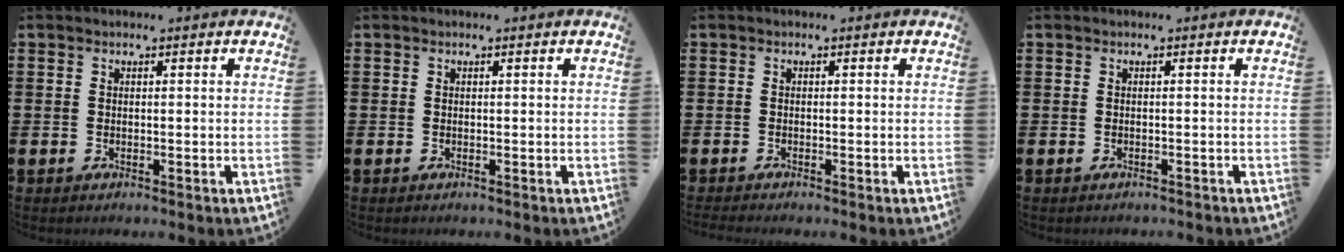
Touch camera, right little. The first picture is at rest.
{"total": 0.0}
{"total": 0.0}
{"total": 0.0}